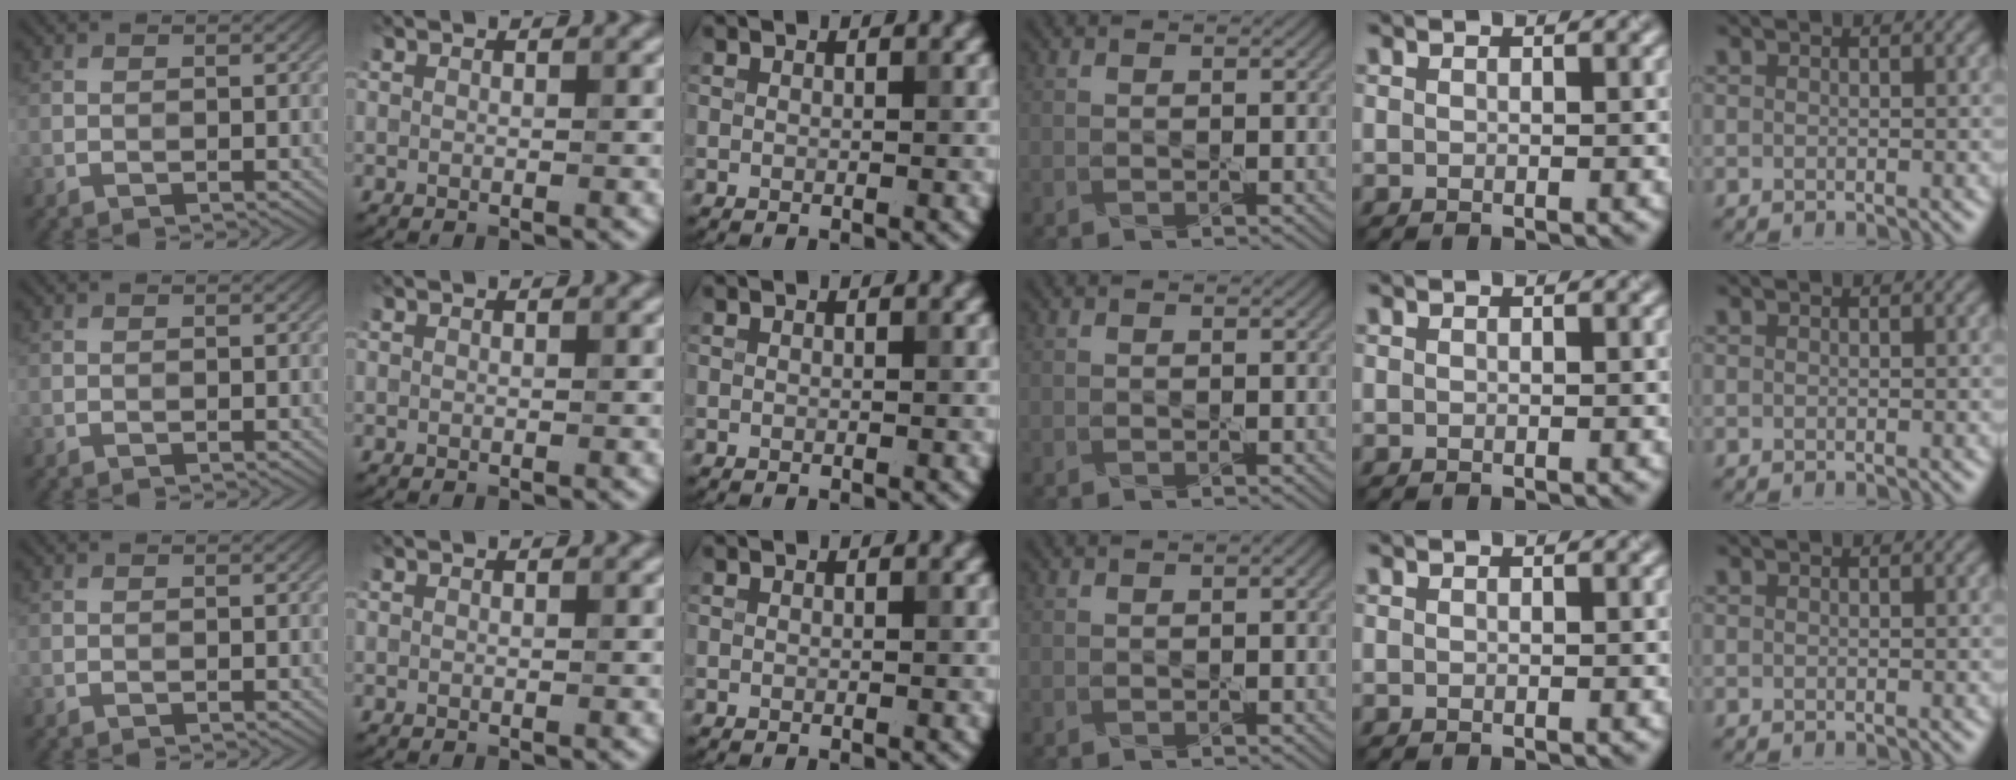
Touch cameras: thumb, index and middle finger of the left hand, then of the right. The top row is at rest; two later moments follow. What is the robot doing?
{"motion": "pour", "object": "sugar"}